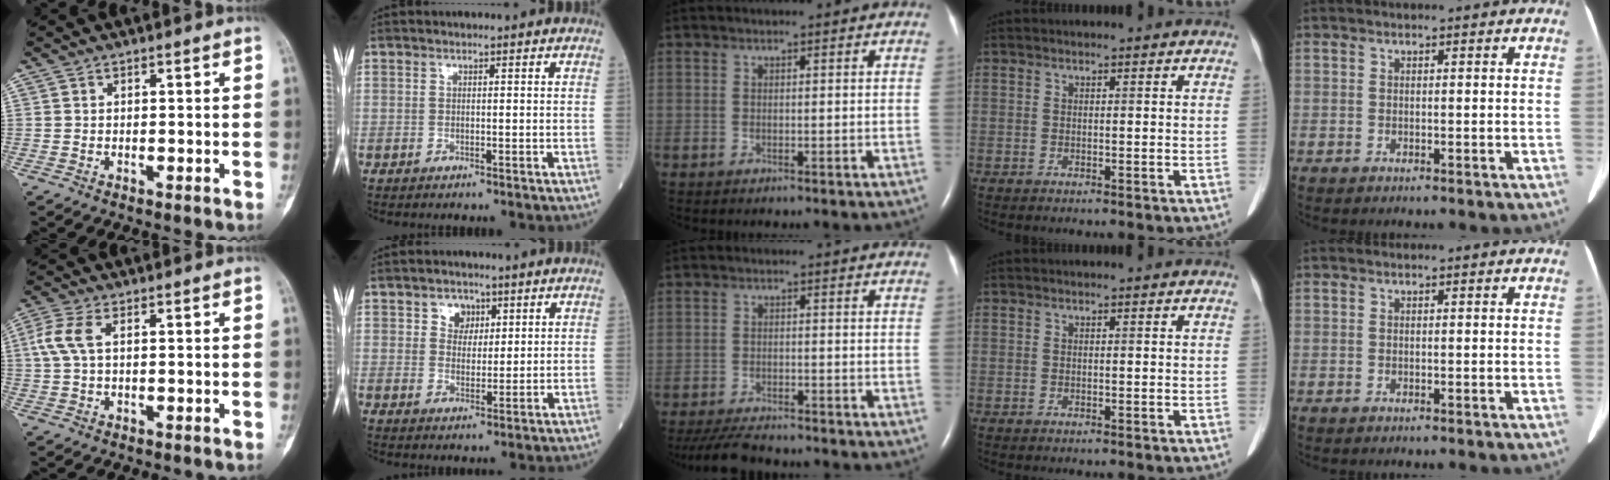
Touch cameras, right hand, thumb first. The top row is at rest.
{"thumb": {"total": 5.0, "force": [1.0, 2.4, 4.2], "torque": [-0.122, 0.016, 0.018]}, "index": {"total": 3.8, "force": [1.9, 3.0, 1.4], "torque": [-0.019, 0.006, 0.031]}, "middle": {"total": 6.7, "force": [-6.2, 0.9, 2.5], "torque": [-0.044, -0.021, -0.101]}}